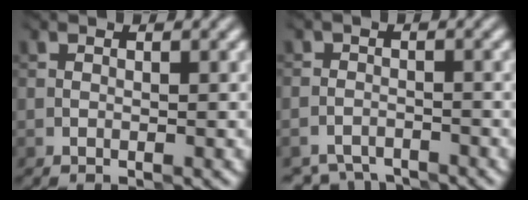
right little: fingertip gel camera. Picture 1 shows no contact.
{"total": 4.4, "force": [-4.1, 1.4, 0.5], "torque": [-0.003, -0.014, -0.076]}